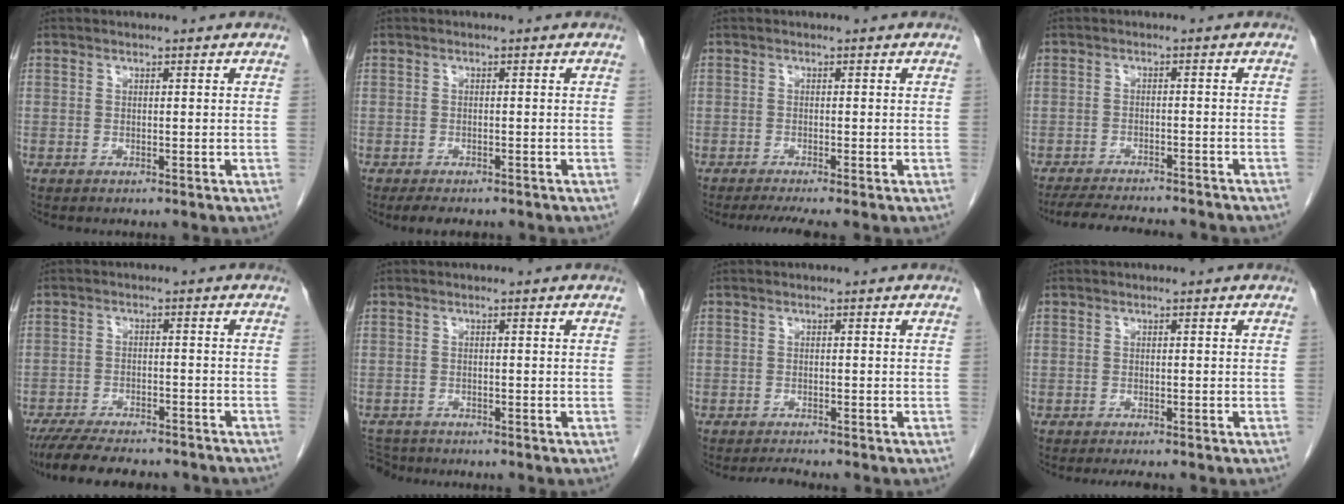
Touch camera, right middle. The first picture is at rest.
{"total": 4.2, "force": [-3.4, 1.5, 2.0], "torque": [-0.030, -0.010, -0.043]}
{"total": 3.5, "force": [-2.8, -0.4, 2.1], "torque": [-0.034, -0.012, -0.046]}
{"total": 13.7, "force": [-12.3, 2.4, 5.5], "torque": [-0.094, -0.013, -0.161]}
{"total": 15.1, "force": [-13.2, 3.5, 6.6], "torque": [-0.128, -0.014, -0.182]}
{"total": 3.4, "force": [-3.2, 1.2, 0.1], "torque": [-0.001, -0.010, -0.057]}
{"total": 1.5, "force": [-1.5, -0.3, 0.3], "torque": [-0.013, -0.010, -0.022]}
{"total": 2.6, "force": [-2.3, 0.3, 1.3], "torque": [-0.016, -0.007, -0.028]}